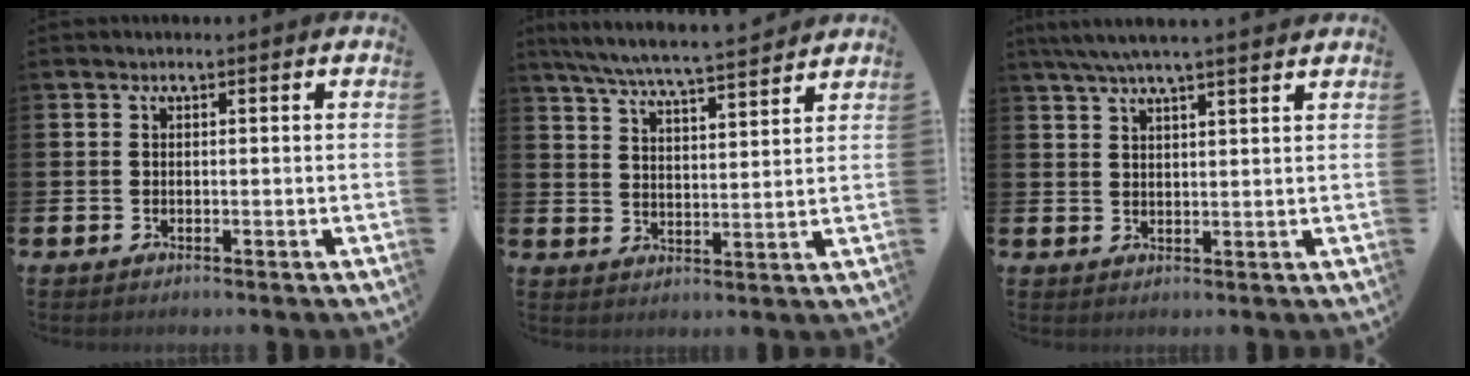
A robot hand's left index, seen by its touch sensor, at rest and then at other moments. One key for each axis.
{"total": 6.8, "fx": 6.4, "fy": 0.1, "fz": 2.2, "tx": -0.061, "ty": -0.043, "tz": 0.112}
{"total": 5.1, "fx": 4.6, "fy": -0.1, "fz": 2.3, "tx": -0.051, "ty": -0.011, "tz": 0.082}